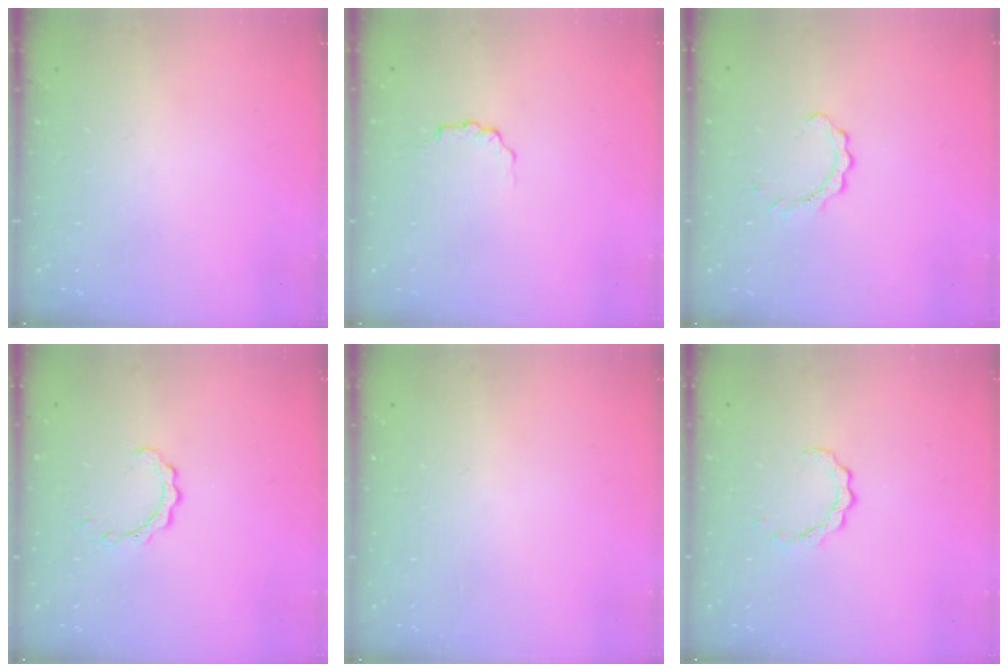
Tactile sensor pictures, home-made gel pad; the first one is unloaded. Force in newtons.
{"total": 2.9, "press": 2.8, "slide": 0.5}
{"total": 2.0, "press": 2.0, "slide": 0.2}
{"total": 2.1, "press": 2.1, "slide": 0.1}
{"total": 1.7, "press": 1.6, "slide": 0.8}
{"total": 2.9, "press": 2.9, "slide": 0.3}